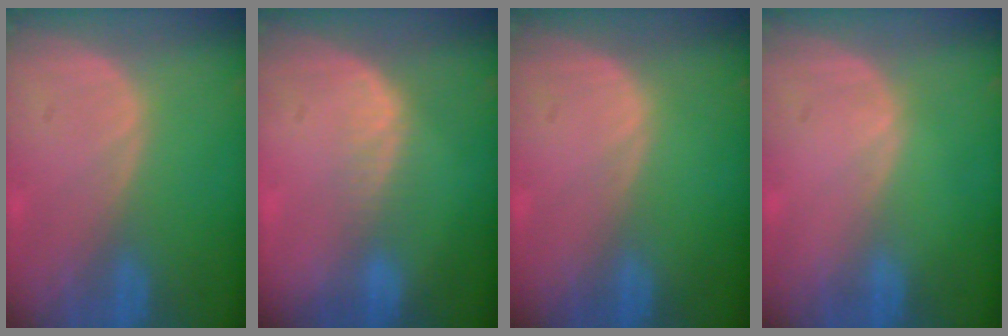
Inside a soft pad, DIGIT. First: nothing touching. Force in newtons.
{"total": 2.5, "press": 2.0, "slide": 1.6}
{"total": 0.0}
{"total": 0.0}